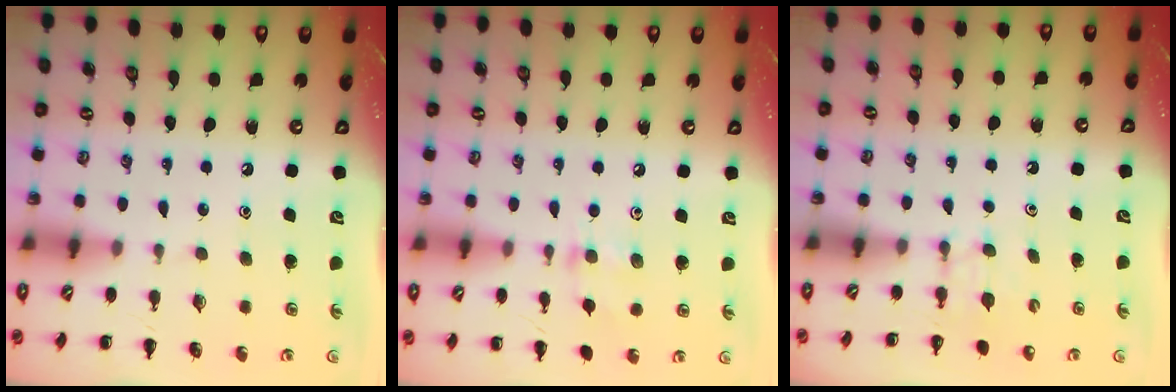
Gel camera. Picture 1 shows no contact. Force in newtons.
{"total": 6.8, "press": 6.6, "slide": 1.5}
{"total": 2.6, "press": 2.4, "slide": 1.0}